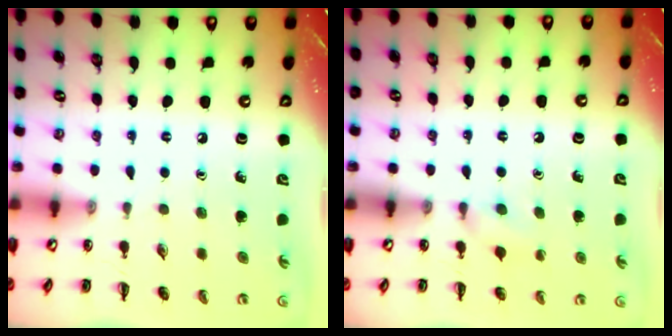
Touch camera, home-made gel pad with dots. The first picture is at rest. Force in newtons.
{"total": 5.4, "press": 5.0, "slide": 2.0}